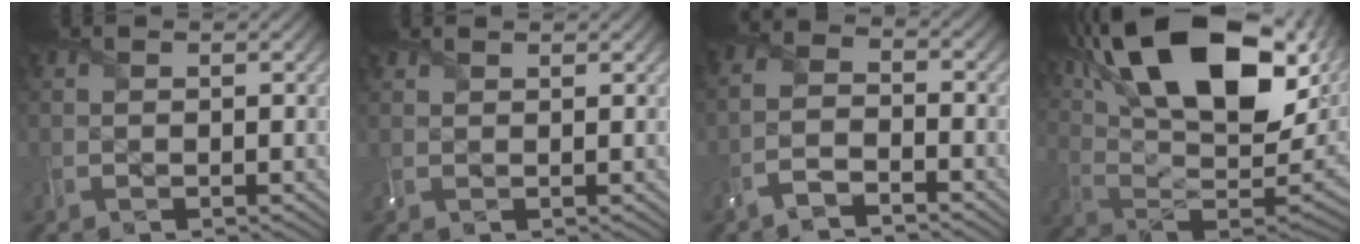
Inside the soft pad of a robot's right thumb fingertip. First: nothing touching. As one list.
[{"total": 1.2, "force": [1.1, 0.2, 0.4], "torque": [-0.018, 0.005, 0.024]}, {"total": 4.4, "force": [-3.3, 1.5, 2.4], "torque": [-0.054, -0.001, -0.077]}, {"total": 22.5, "force": [11.4, 9.5, 17.0], "torque": [-0.315, 0.056, 0.186]}]